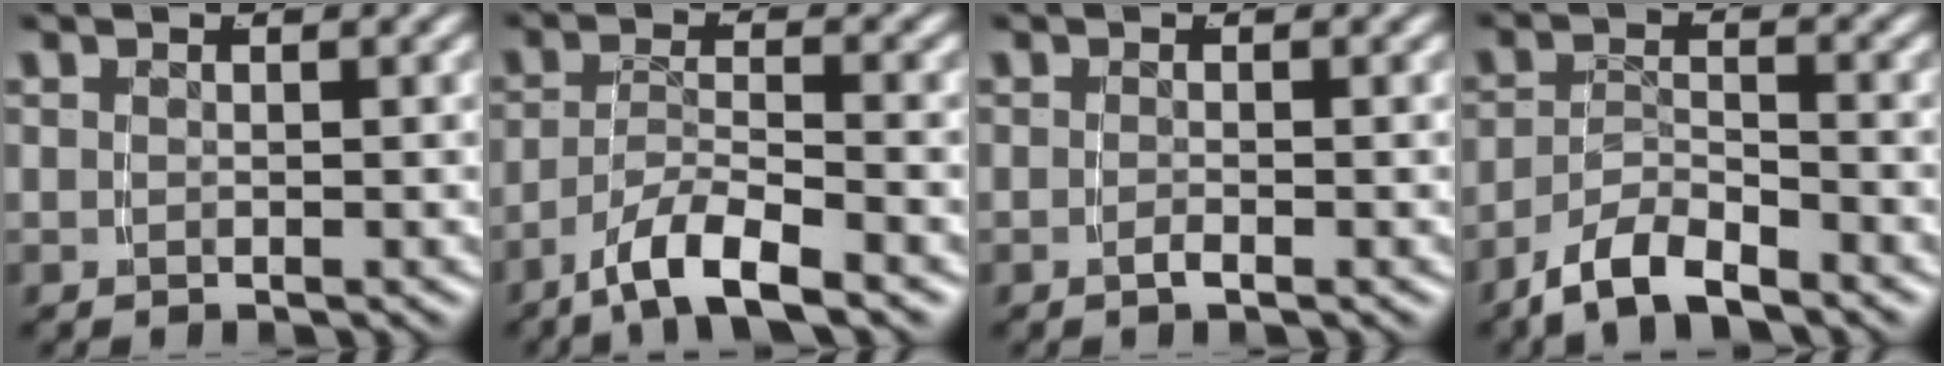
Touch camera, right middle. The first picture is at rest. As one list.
[{"total": 4.6, "force": [-3.2, 1.1, 3.1], "torque": [-0.053, -0.008, -0.055]}, {"total": 0.9, "force": [-0.8, 0.0, 0.4], "torque": [-0.008, 0.001, -0.016]}, {"total": 4.5, "force": [-3.5, 1.9, 2.1], "torque": [-0.042, -0.004, -0.064]}]